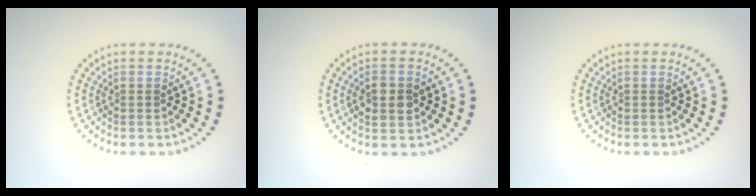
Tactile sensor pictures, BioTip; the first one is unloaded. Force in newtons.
{"total": 2.9, "press": 2.9, "slide": 0.2}
{"total": 0.0}